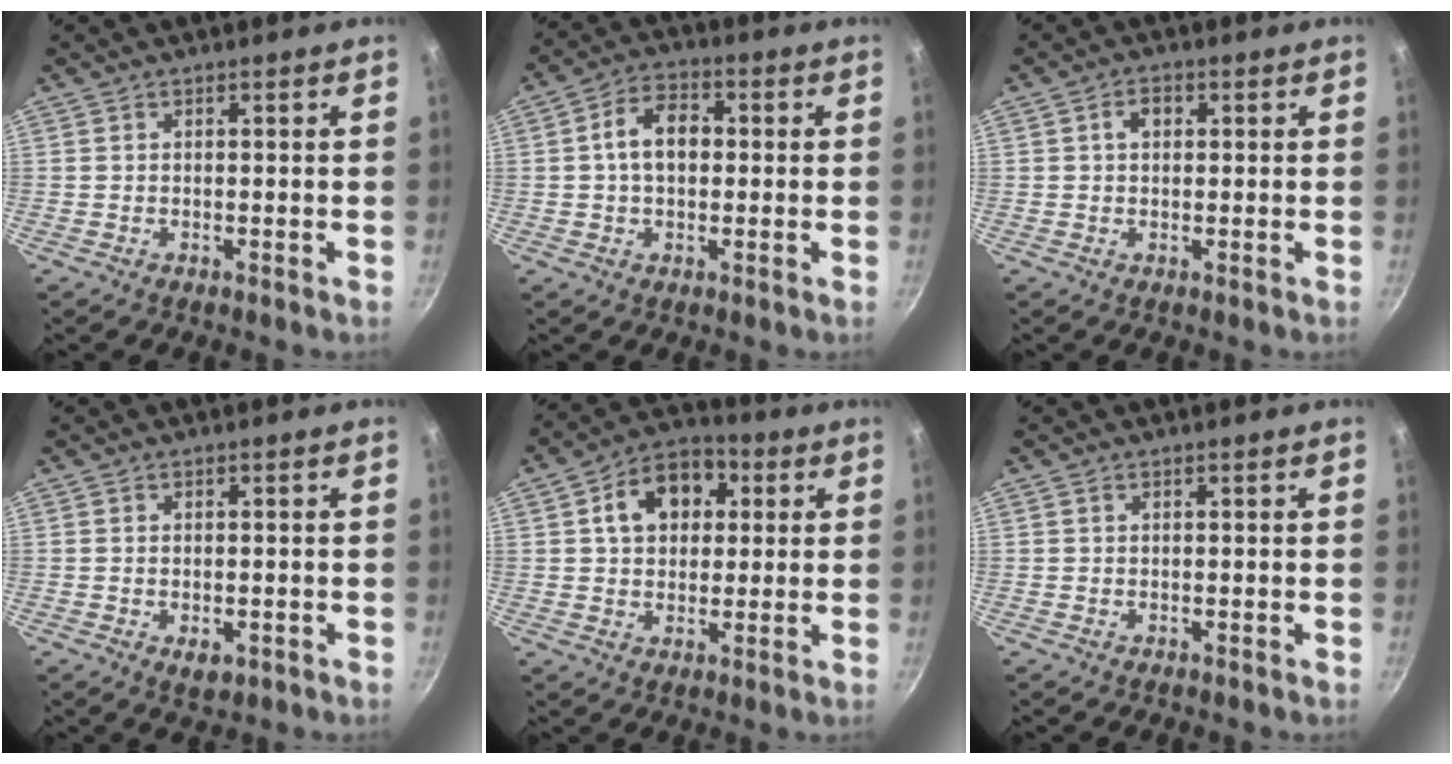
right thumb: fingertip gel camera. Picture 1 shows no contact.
{"total": 8.1, "force": [0.5, 5.5, 5.9], "torque": [-0.078, 0.022, -0.001]}
{"total": 2.9, "force": [0.7, 2.1, 1.9], "torque": [-0.017, 0.007, 0.009]}
{"total": 3.0, "force": [-0.9, 1.8, 2.2], "torque": [-0.033, -0.007, -0.011]}
{"total": 12.0, "force": [3.2, 8.9, 7.4], "torque": [-0.082, 0.016, 0.036]}
{"total": 0.0}